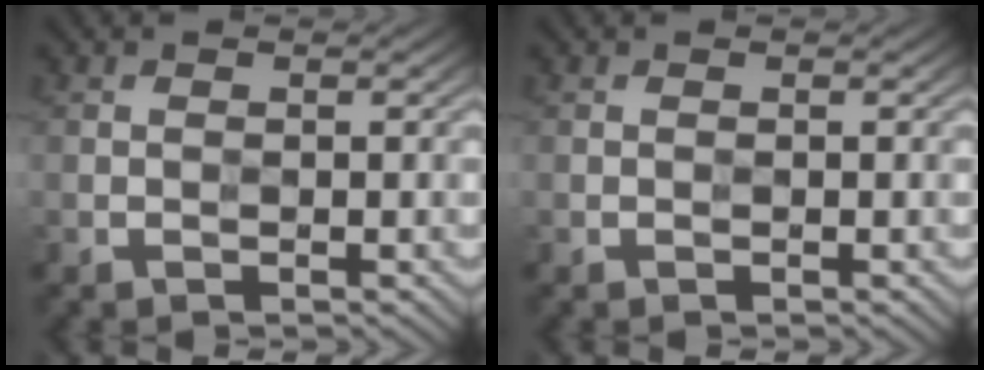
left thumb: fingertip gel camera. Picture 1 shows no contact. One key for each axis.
{"total": 0.0}